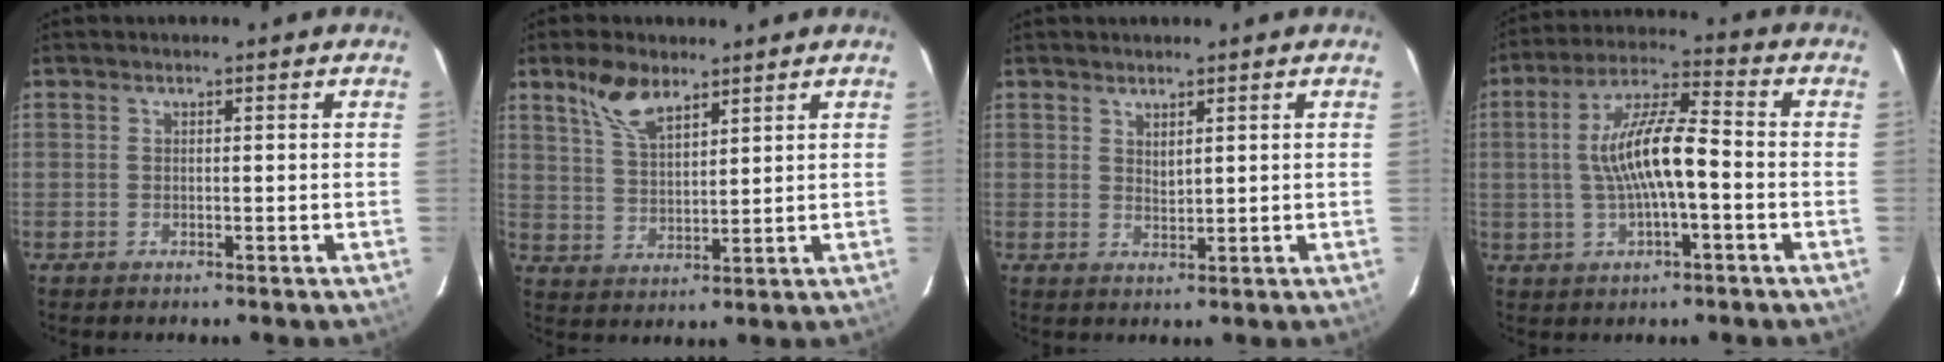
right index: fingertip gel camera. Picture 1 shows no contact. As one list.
[{"total": 7.6, "force": [5.2, 3.3, 4.5], "torque": [-0.084, 0.008, 0.106]}, {"total": 1.8, "force": [1.4, 0.6, 1.1], "torque": [-0.017, -0.003, 0.024]}, {"total": 11.4, "force": [-1.4, 2.4, 11.1], "torque": [-0.207, 0.016, -0.023]}]